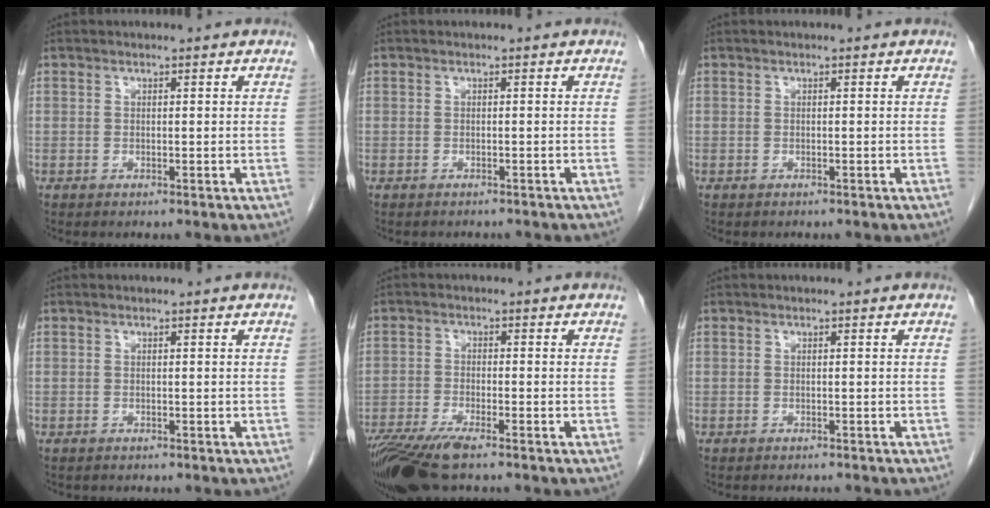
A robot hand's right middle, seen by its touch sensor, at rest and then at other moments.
{"total": 3.1, "force": [-2.8, 1.1, 0.8], "torque": [-0.015, -0.002, -0.030]}
{"total": 0.9, "force": [-0.8, 0.4, 0.3], "torque": [-0.014, 0.000, -0.008]}
{"total": 0.9, "force": [-0.8, 0.4, 0.2], "torque": [-0.013, 0.000, -0.011]}
{"total": 9.8, "force": [-7.4, 1.7, 6.2], "torque": [-0.113, -0.020, -0.131]}
{"total": 2.8, "force": [-2.6, 0.5, 0.8], "torque": [-0.013, -0.004, -0.030]}